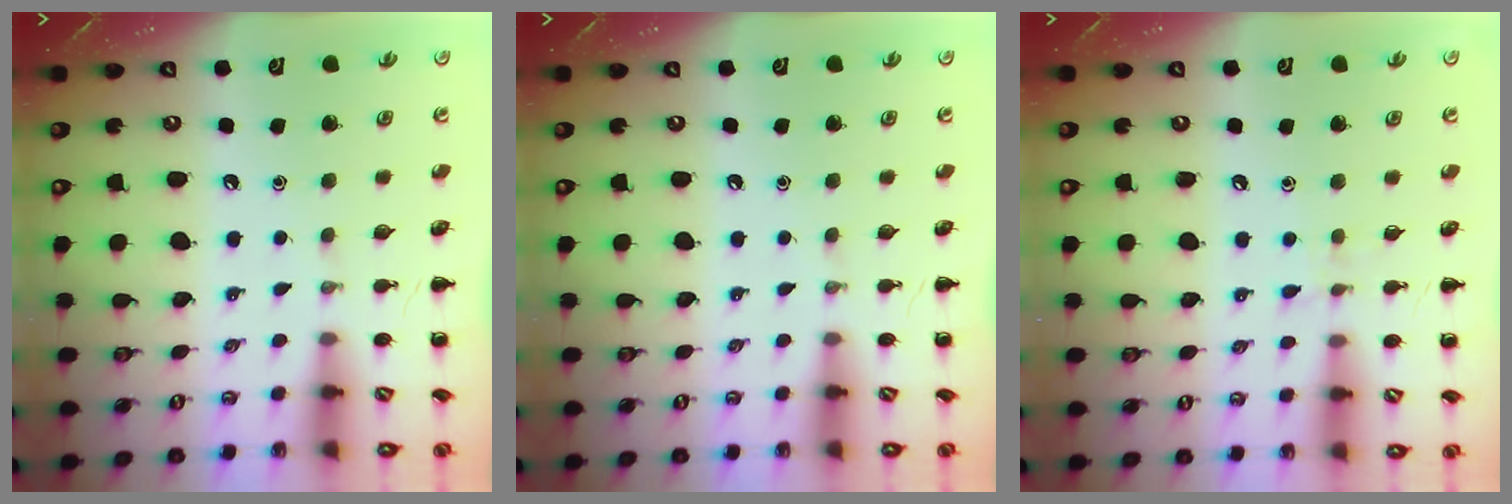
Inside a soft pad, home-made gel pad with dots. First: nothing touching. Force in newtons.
{"total": 0.0}
{"total": 3.9, "press": 3.7, "slide": 1.3}